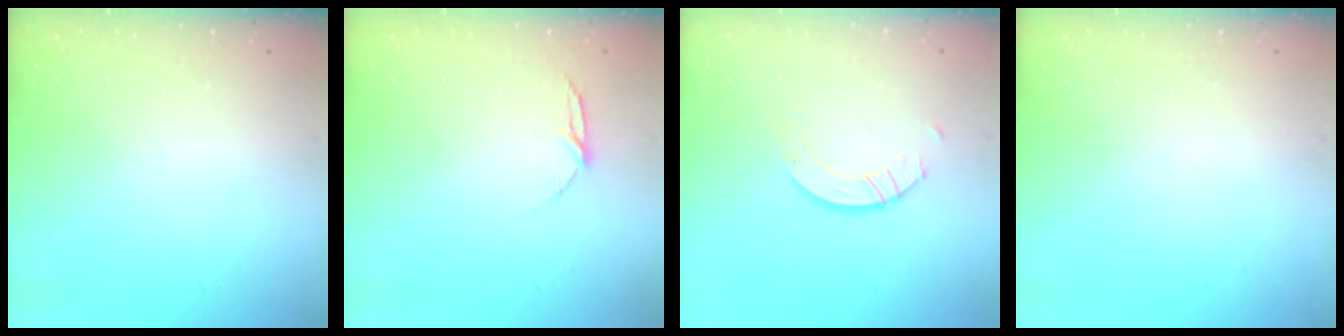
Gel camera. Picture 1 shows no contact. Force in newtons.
{"total": 4.8, "press": 4.8, "slide": 0.6}
{"total": 3.9, "press": 3.9, "slide": 0.3}
{"total": 0.0}